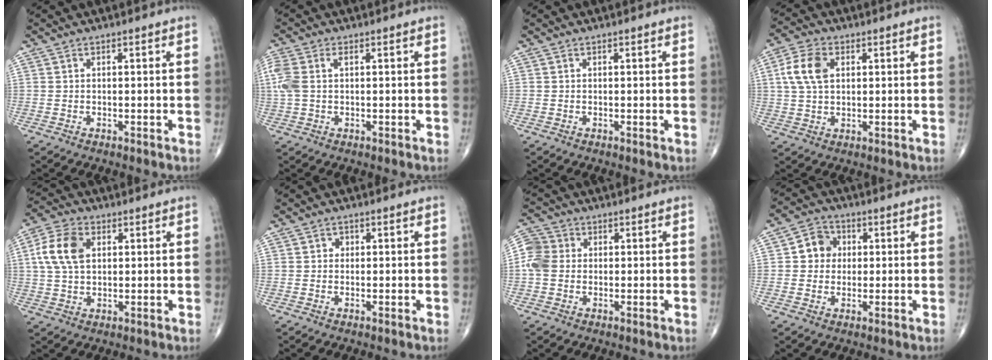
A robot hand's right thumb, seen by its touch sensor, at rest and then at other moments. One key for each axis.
{"total": 6.0, "fx": 1.0, "fy": 3.6, "fz": 4.7, "tx": -0.146, "ty": 0.024, "tz": 0.023}
{"total": 0.0}
{"total": 7.6, "fx": 1.8, "fy": 4.8, "fz": 5.6, "tx": -0.113, "ty": 0.007, "tz": 0.034}
{"total": 9.1, "fx": 2.1, "fy": 5.8, "fz": 6.6, "tx": -0.133, "ty": 0.009, "tz": 0.038}
{"total": 1.1, "fx": 0.1, "fy": 1.1, "fz": 0.3, "tx": 0.004, "ty": 0.003, "tz": -0.002}
{"total": 5.4, "fx": 0.1, "fy": 4.7, "fz": 2.7, "tx": -0.054, "ty": 0.013, "tz": -0.007}
{"total": 5.8, "fx": 0.7, "fy": 5.3, "fz": 2.4, "tx": -0.013, "ty": 0.008, "tz": 0.002}